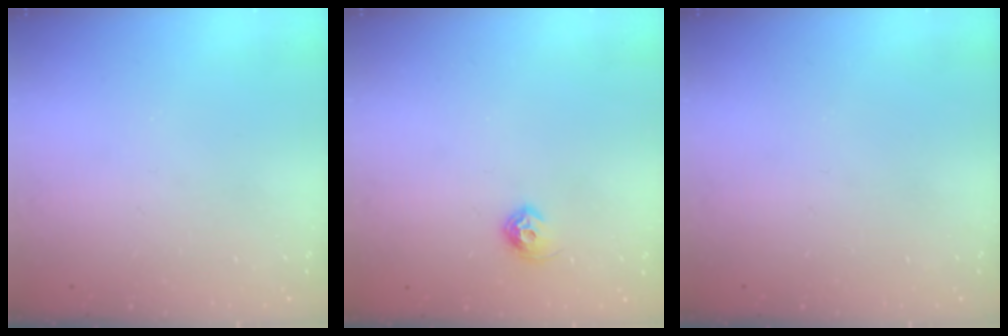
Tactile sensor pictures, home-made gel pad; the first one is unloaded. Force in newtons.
{"total": 6.9, "press": 6.8, "slide": 1.0}
{"total": 0.0}